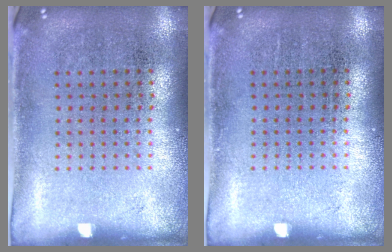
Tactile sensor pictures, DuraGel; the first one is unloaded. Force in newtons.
{"total": 0.0}